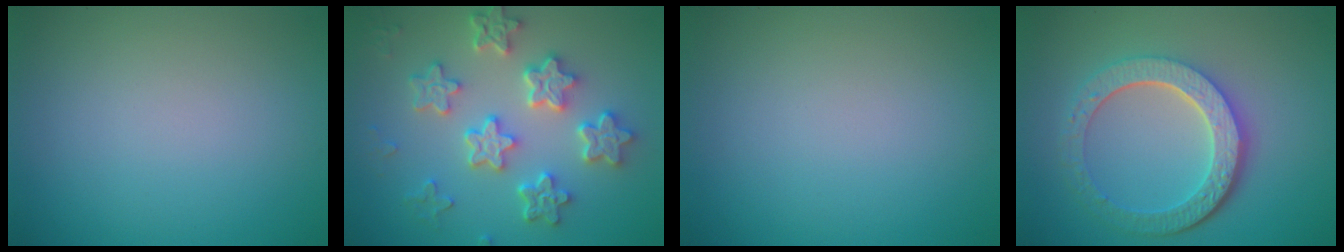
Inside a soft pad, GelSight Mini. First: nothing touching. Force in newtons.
{"total": 5.8, "press": 5.2, "slide": 2.7}
{"total": 0.0}
{"total": 6.2, "press": 4.6, "slide": 4.1}